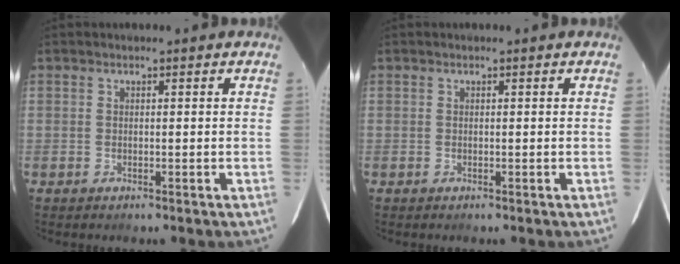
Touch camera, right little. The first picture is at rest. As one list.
[{"total": 0.0}]